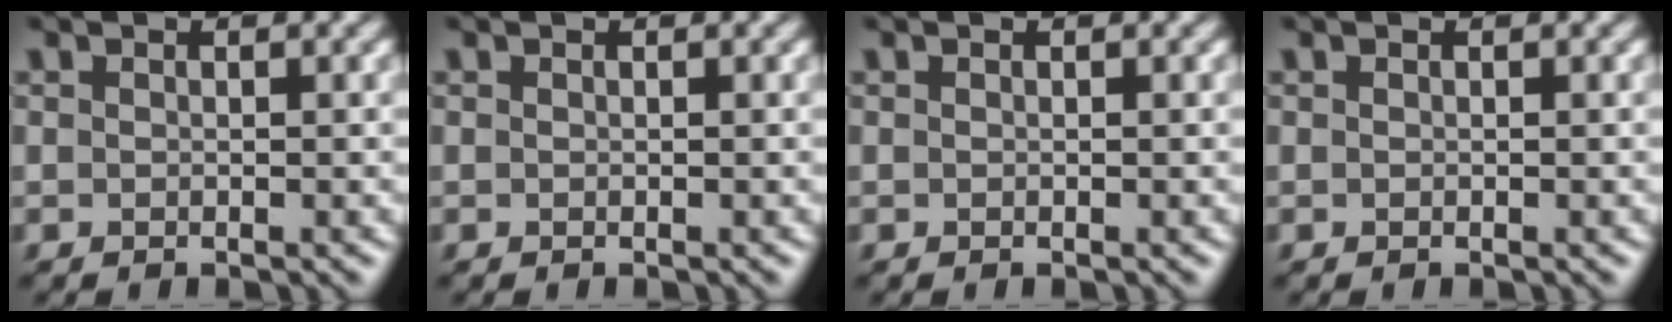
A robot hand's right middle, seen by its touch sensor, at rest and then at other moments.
{"total": 0.0}
{"total": 0.0}
{"total": 0.0}